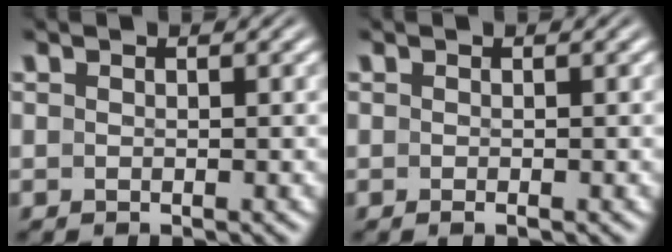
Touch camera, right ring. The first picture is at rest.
{"total": 0.5, "force": [-0.4, 0.0, 0.3], "torque": [-0.004, 0.003, -0.007]}